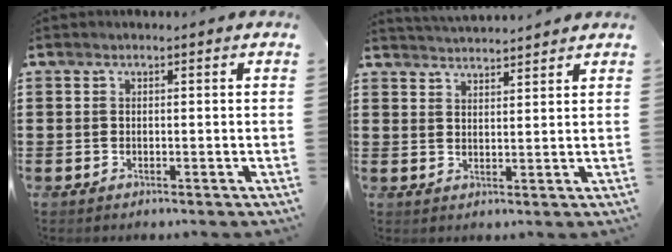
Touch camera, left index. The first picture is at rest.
{"total": 2.8, "force": [2.8, -0.4, 0.0], "torque": [-0.007, -0.011, 0.052]}